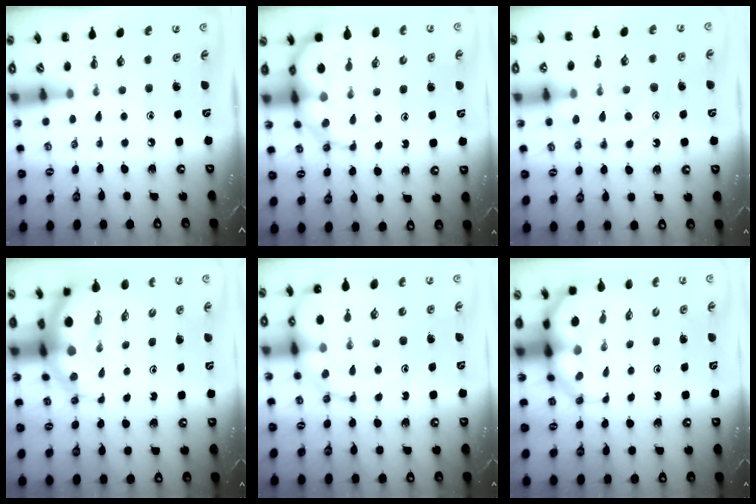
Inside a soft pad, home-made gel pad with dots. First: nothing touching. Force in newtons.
{"total": 11.6, "press": 11.1, "slide": 3.1}
{"total": 12.6, "press": 12.5, "slide": 1.0}
{"total": 8.6, "press": 8.2, "slide": 2.3}
{"total": 13.6, "press": 13.2, "slide": 3.1}
{"total": 7.6, "press": 7.1, "slide": 2.5}